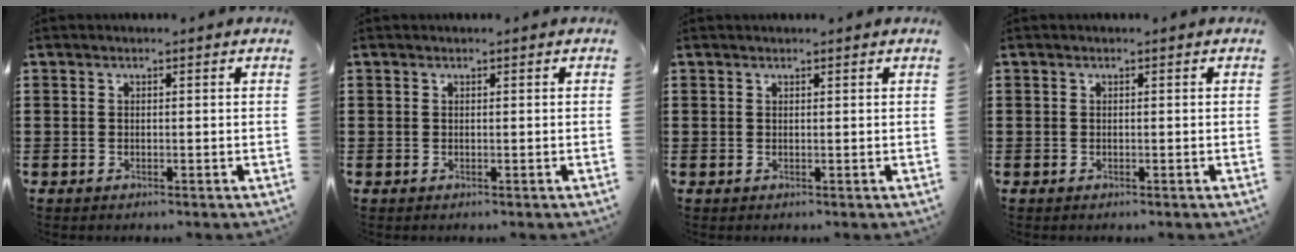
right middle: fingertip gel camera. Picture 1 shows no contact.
{"total": 0.6, "force": [-0.6, 0.1, -0.1], "torque": [0.003, 0.003, -0.011]}
{"total": 0.0}
{"total": 0.0}